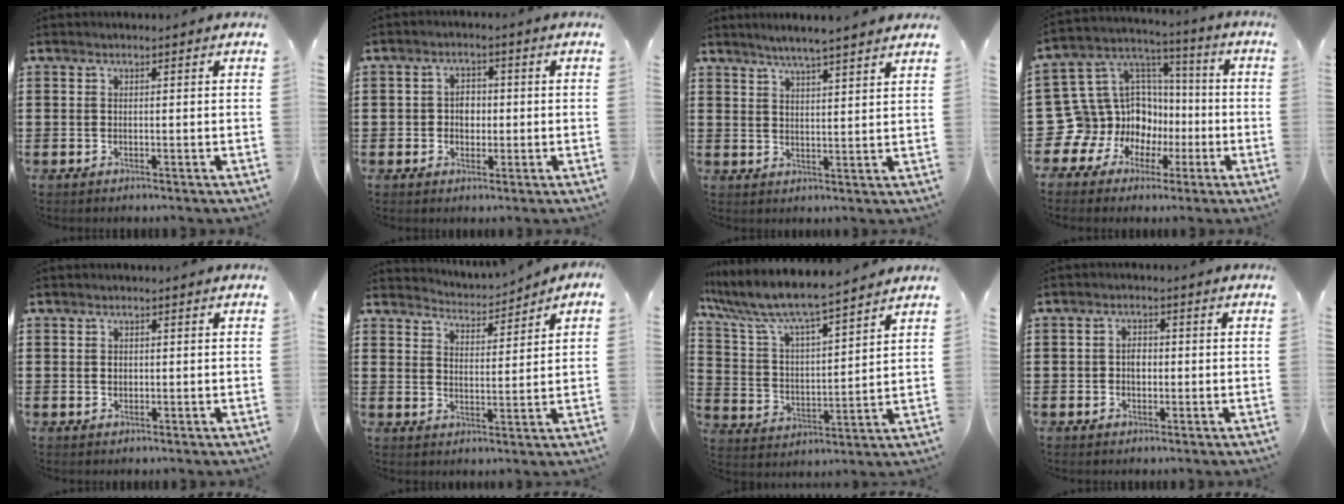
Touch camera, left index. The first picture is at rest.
{"total": 2.7, "force": [-0.4, 2.3, 1.4], "torque": [-0.028, 0.003, -0.014]}
{"total": 3.9, "force": [3.6, -0.4, 1.4], "torque": [-0.038, -0.010, 0.063]}
{"total": 13.7, "force": [-4.2, 12.9, 2.2], "torque": [-0.105, -0.021, -0.040]}
{"total": 0.9, "force": [0.1, 0.8, 0.5], "torque": [-0.013, 0.005, 0.002]}
{"total": 3.1, "force": [3.1, 0.1, -0.2], "torque": [-0.012, -0.018, 0.053]}
{"total": 7.1, "force": [6.5, 0.5, 2.8], "torque": [-0.086, -0.039, 0.107]}
{"total": 2.4, "force": [-0.2, 1.7, 1.7], "torque": [-0.034, 0.006, -0.006]}